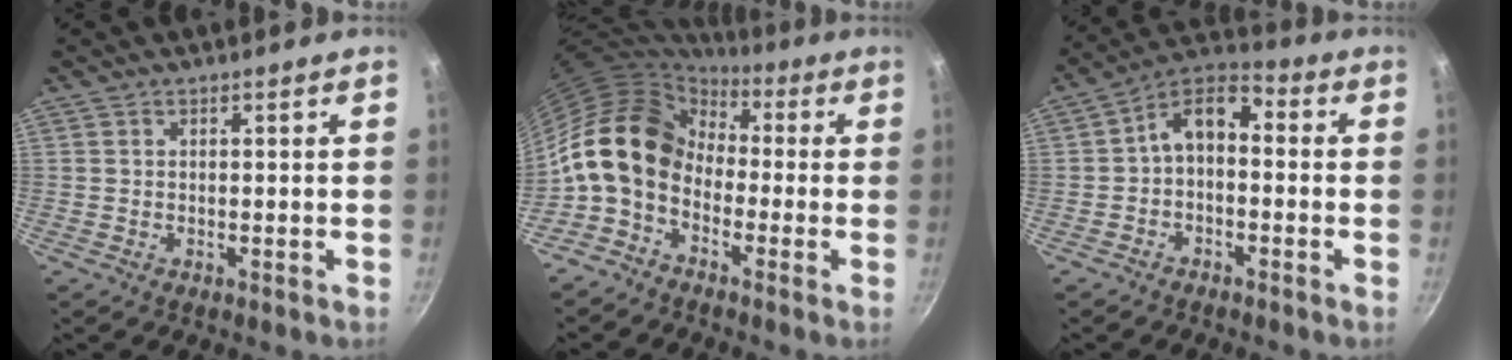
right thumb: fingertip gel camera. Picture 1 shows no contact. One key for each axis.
{"total": 14.6, "fx": -1.4, "fy": 10.8, "fz": 9.7, "tx": -0.164, "ty": 0.041, "tz": -0.051}
{"total": 8.2, "fx": -0.8, "fy": 5.1, "fz": 6.3, "tx": -0.096, "ty": 0.045, "tz": -0.028}